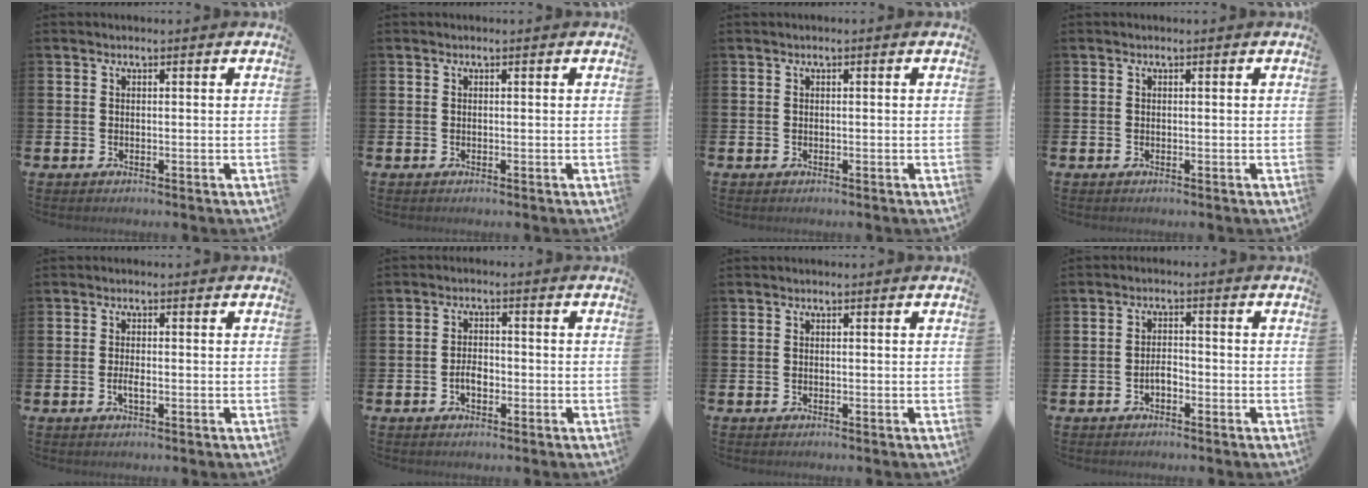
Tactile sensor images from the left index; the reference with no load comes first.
{"total": 0.0}
{"total": 0.0}
{"total": 0.0}
{"total": 1.5, "force": [-0.4, 0.5, 1.3], "torque": [-0.028, 0.002, -0.006]}
{"total": 2.5, "force": [-0.8, 1.5, 1.8], "torque": [-0.022, 0.000, -0.019]}
{"total": 0.0}
{"total": 1.9, "force": [-1.0, 1.0, 1.2], "torque": [-0.021, 0.004, -0.021]}